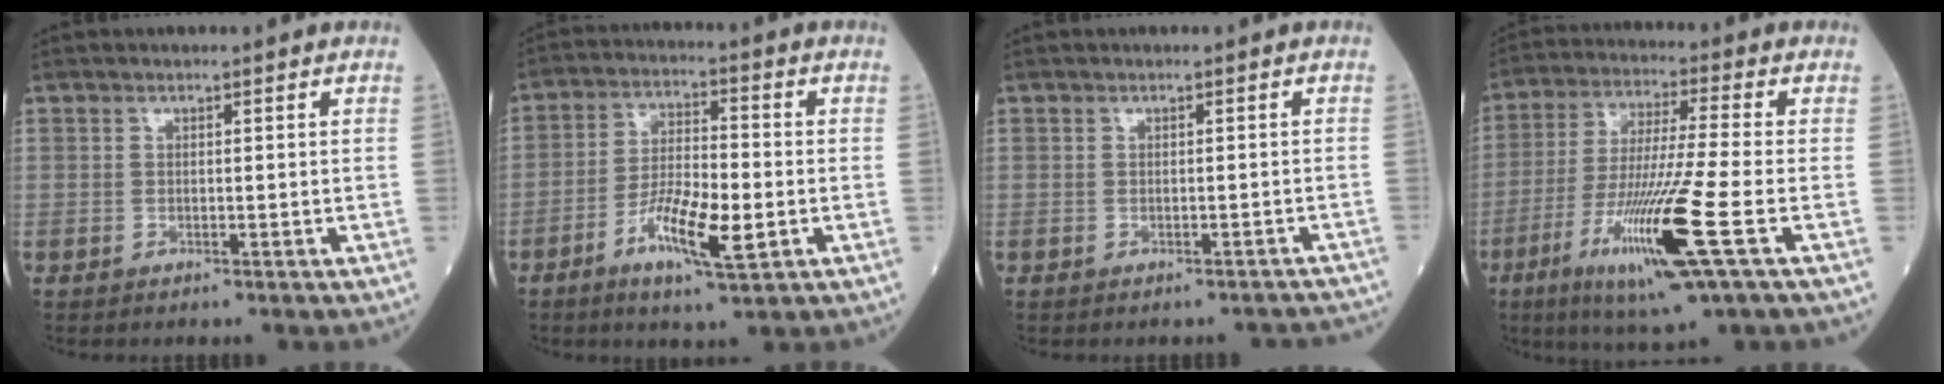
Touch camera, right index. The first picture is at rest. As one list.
[{"total": 9.6, "force": [-3.4, 2.0, 8.7], "torque": [-0.166, -0.006, -0.061]}, {"total": 3.9, "force": [-3.7, 1.3, 0.6], "torque": [-0.002, 0.003, -0.033]}, {"total": 15.5, "force": [-5.9, -0.3, 14.4], "torque": [-0.288, -0.031, -0.109]}]